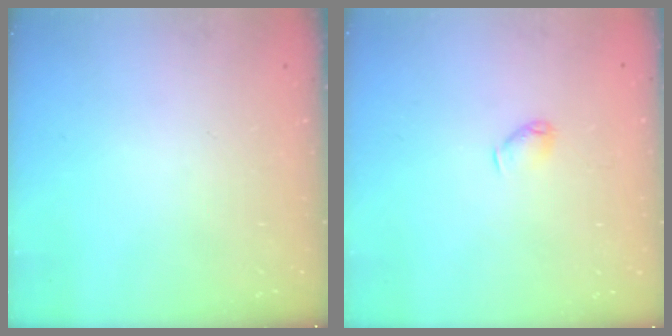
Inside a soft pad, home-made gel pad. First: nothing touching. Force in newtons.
{"total": 3.5, "press": 3.4, "slide": 0.7}